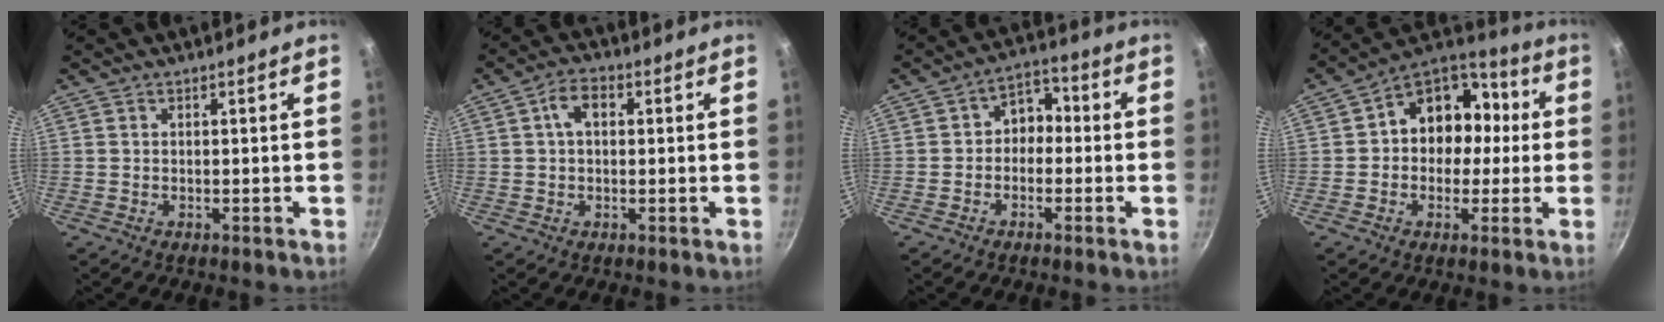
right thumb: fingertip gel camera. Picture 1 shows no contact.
{"total": 5.0, "force": [1.0, 3.2, 3.7], "torque": [-0.051, 0.012, 0.011]}
{"total": 6.0, "force": [-0.6, 4.7, 3.6], "torque": [-0.011, 0.027, -0.027]}
{"total": 14.1, "force": [0.6, 11.7, 7.7], "torque": [-0.059, 0.043, -0.009]}